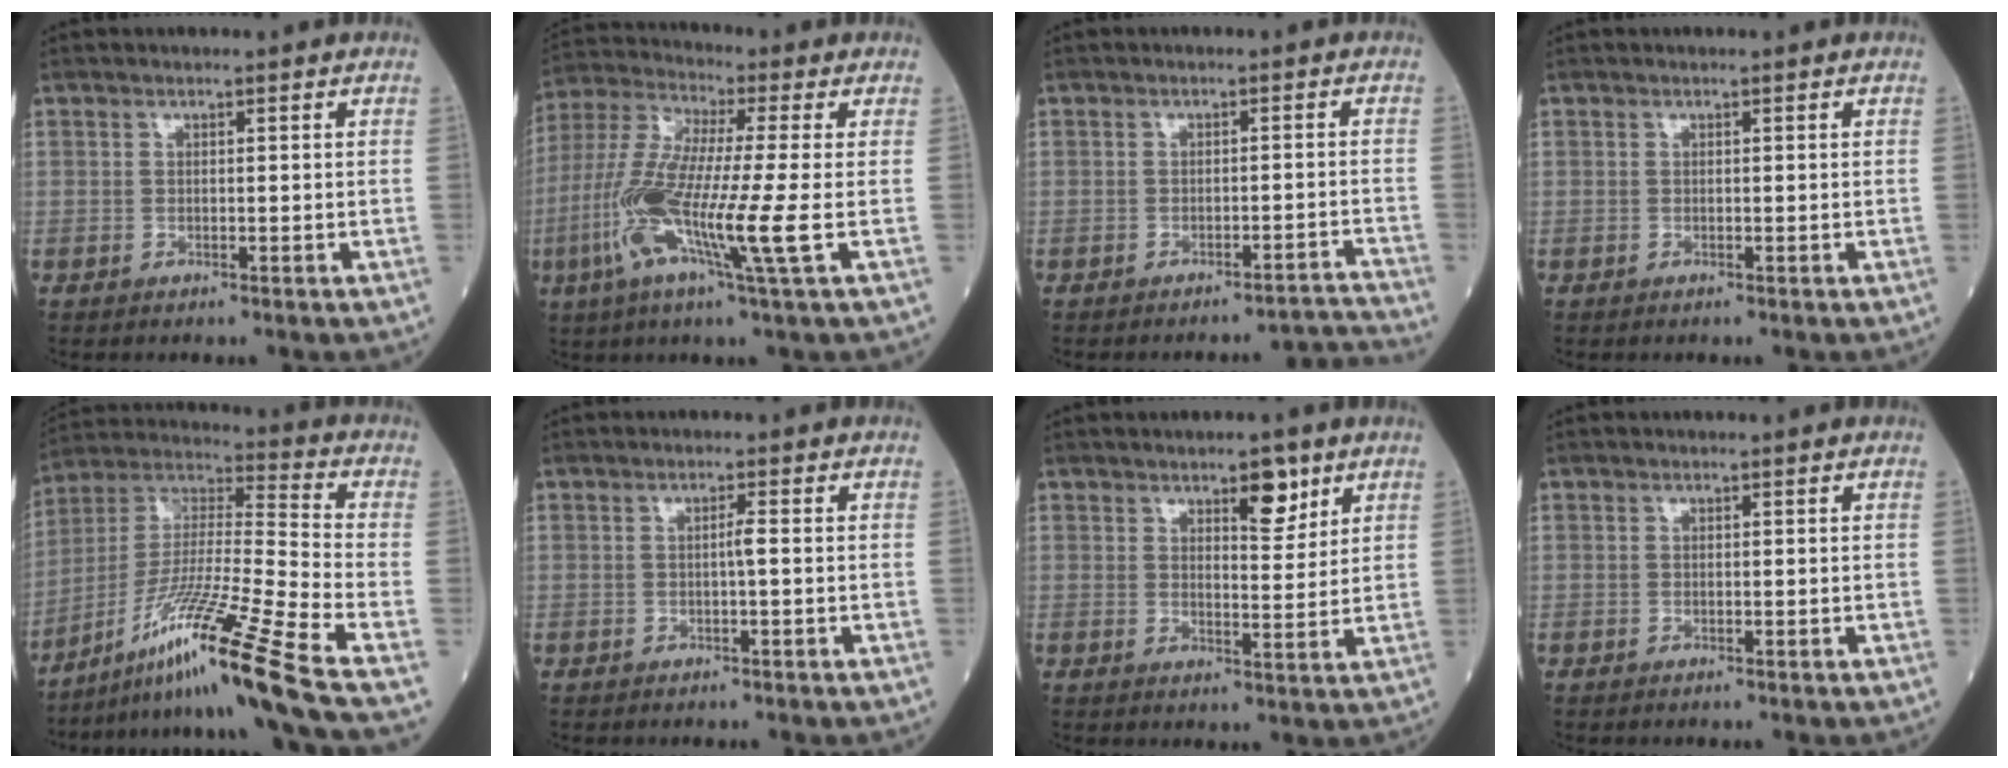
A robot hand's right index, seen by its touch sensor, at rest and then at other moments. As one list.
[{"total": 14.8, "force": [-3.6, -0.3, 14.3], "torque": [-0.299, -0.020, -0.082]}, {"total": 5.1, "force": [-4.7, -1.9, -0.5], "torque": [0.025, 0.006, -0.058]}, {"total": 0.0}, {"total": 20.2, "force": [-13.5, -3.4, 14.5], "torque": [-0.290, -0.021, -0.247]}, {"total": 1.2, "force": [-0.1, -0.2, 1.2], "torque": [-0.021, 0.000, -0.003]}, {"total": 4.9, "force": [3.1, 1.5, 3.5], "torque": [-0.051, -0.003, 0.047]}, {"total": 0.0}]